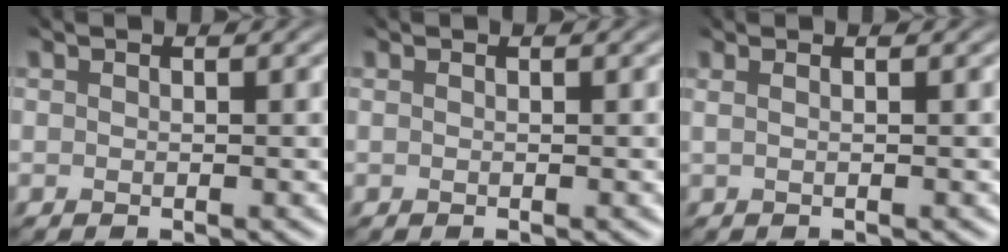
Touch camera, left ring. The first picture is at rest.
{"total": 0.0}
{"total": 1.3, "force": [0.5, 0.6, 1.1], "torque": [-0.009, 0.009, 0.001]}